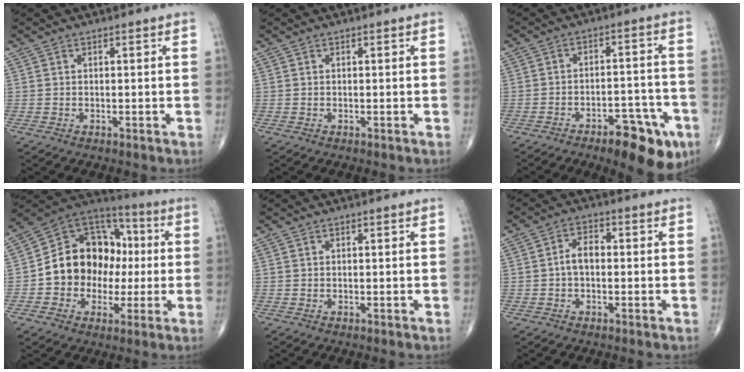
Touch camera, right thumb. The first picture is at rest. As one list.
[{"total": 0.0}, {"total": 12.3, "force": [-7.0, 4.8, 8.9], "torque": [-0.095, 0.044, -0.094]}, {"total": 17.9, "force": [-0.6, 14.4, 10.6], "torque": [-0.119, 0.042, -0.012]}, {"total": 0.0}, {"total": 4.0, "force": [-0.4, 2.5, 3.1], "torque": [-0.050, 0.018, -0.013]}]